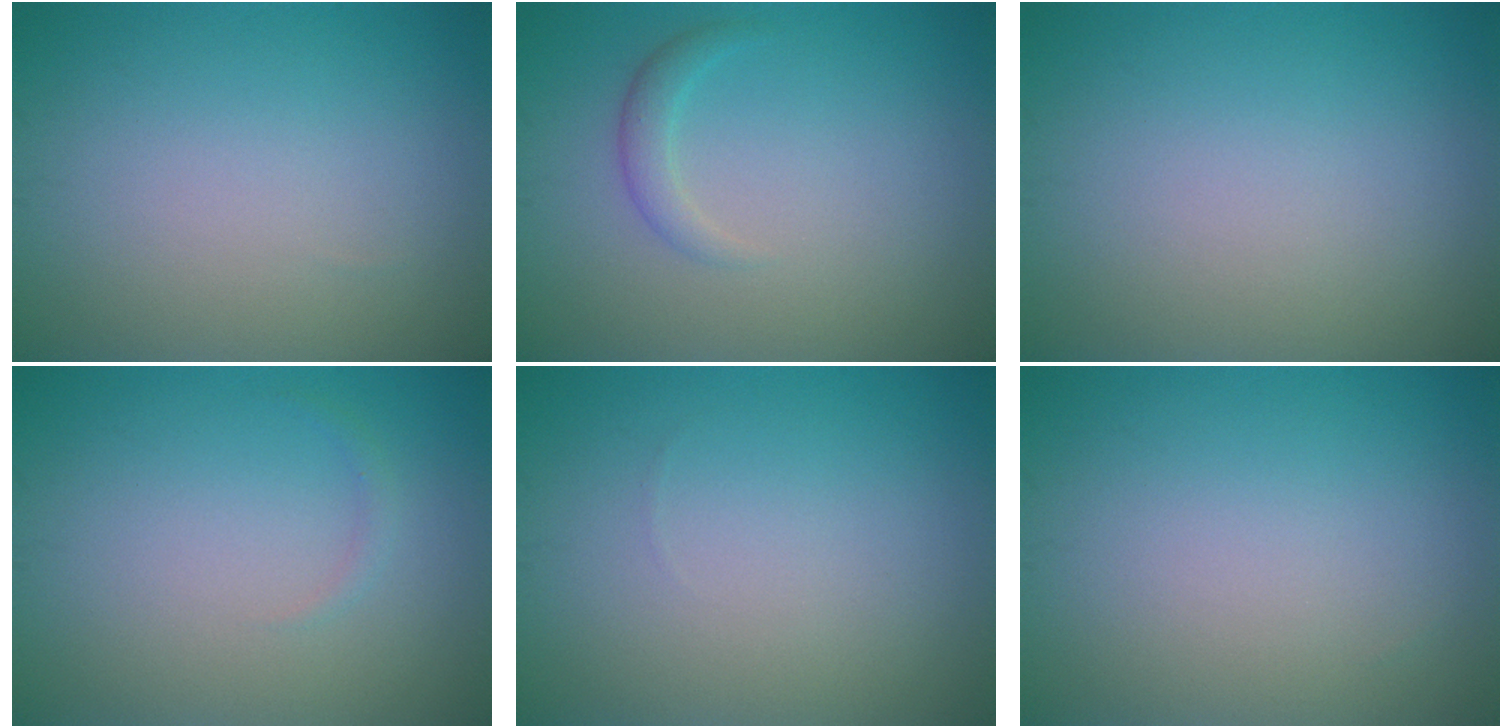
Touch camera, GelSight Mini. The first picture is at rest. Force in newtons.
{"total": 1.5, "press": 1.5, "slide": 0.0}
{"total": 0.0}
{"total": 0.6, "press": 0.6, "slide": 0.0}
{"total": 0.0}
{"total": 0.0}